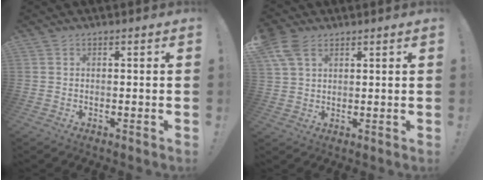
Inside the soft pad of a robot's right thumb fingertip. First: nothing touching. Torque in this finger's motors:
{"motor_torque": [0.37, 0.45, 0.87, 0.86, 0.19]}